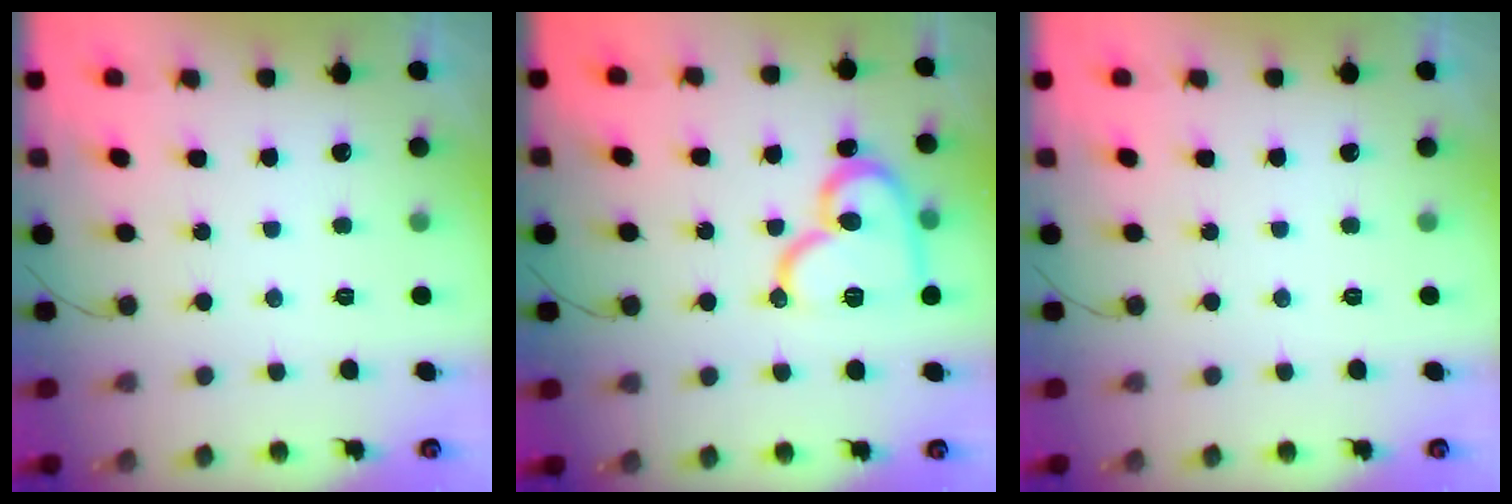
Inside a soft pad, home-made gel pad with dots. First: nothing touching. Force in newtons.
{"total": 17.3, "press": 17.3, "slide": 1.7}
{"total": 0.0}